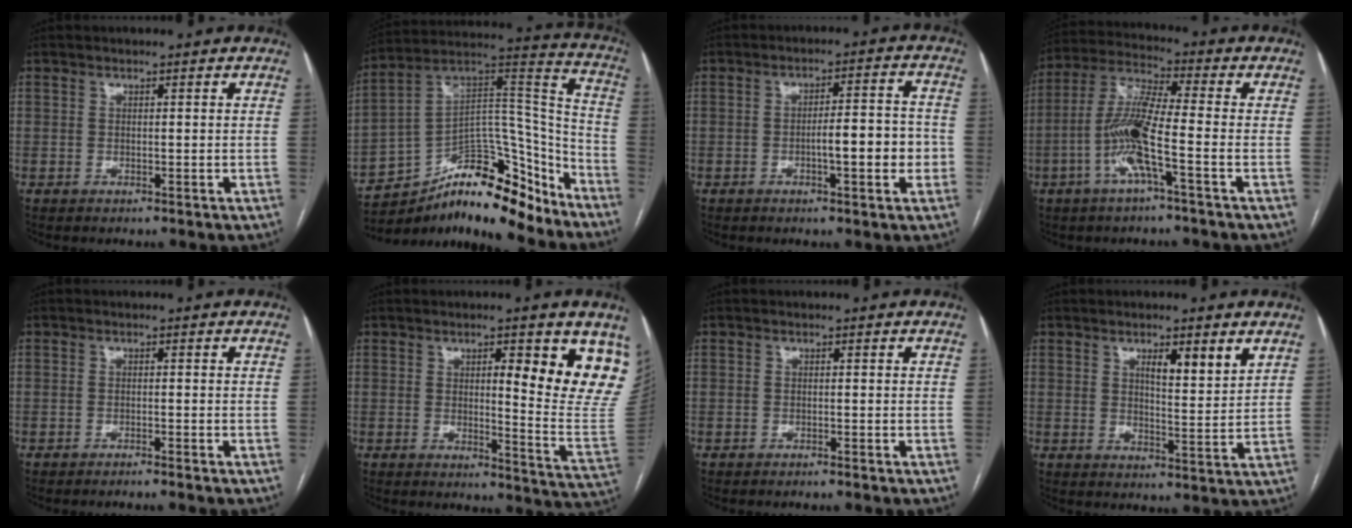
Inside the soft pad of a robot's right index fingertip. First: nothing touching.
{"total": 23.8, "force": [-18.3, 8.1, 12.9], "torque": [-0.194, 0.046, -0.292]}
{"total": 7.6, "force": [-1.9, 1.6, 7.2], "torque": [-0.106, 0.018, -0.025]}
{"total": 10.3, "force": [-3.3, 0.3, 9.8], "torque": [-0.207, 0.006, -0.072]}
{"total": 2.6, "force": [-2.3, -0.7, 1.1], "torque": [-0.007, 0.004, -0.031]}
{"total": 13.9, "force": [6.2, 2.0, 12.3], "torque": [-0.120, -0.034, 0.069]}
{"total": 1.4, "force": [-1.2, -0.3, 0.6], "torque": [-0.006, 0.003, -0.017]}
{"total": 5.9, "force": [3.4, 0.8, 4.8], "torque": [-0.073, -0.007, 0.050]}